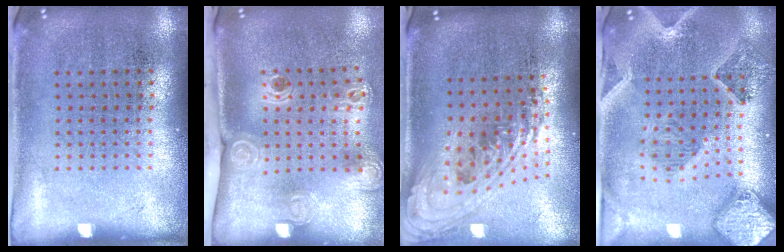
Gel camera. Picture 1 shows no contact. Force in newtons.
{"total": 2.3, "press": 1.6, "slide": 1.6}
{"total": 2.4, "press": 1.7, "slide": 1.7}
{"total": 1.8, "press": 1.7, "slide": 0.5}